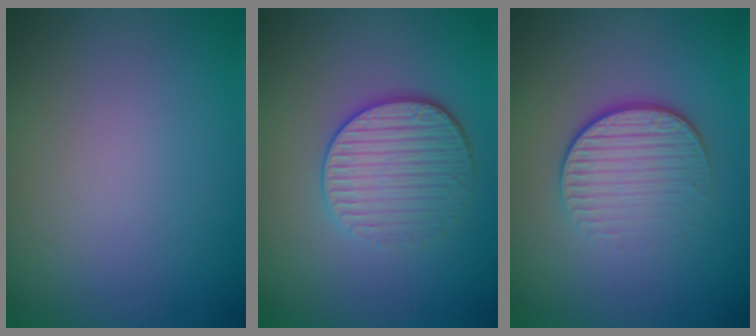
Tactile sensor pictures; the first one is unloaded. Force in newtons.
{"total": 3.6, "press": 3.3, "slide": 1.4}
{"total": 4.0, "press": 2.7, "slide": 3.0}